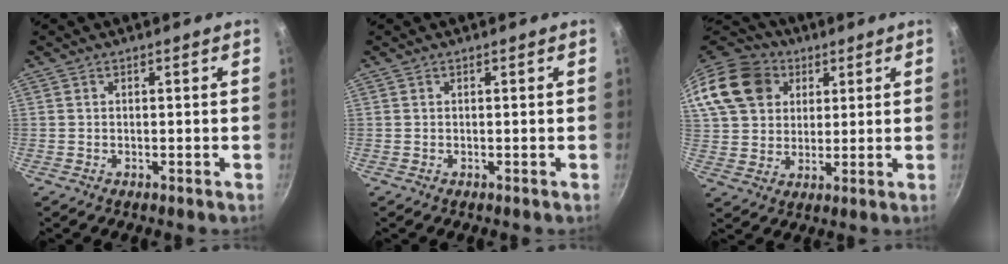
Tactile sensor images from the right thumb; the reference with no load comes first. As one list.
[{"total": 0.0}, {"total": 18.7, "force": [7.6, 14.6, 8.9], "torque": [-0.176, 0.020, 0.139]}]